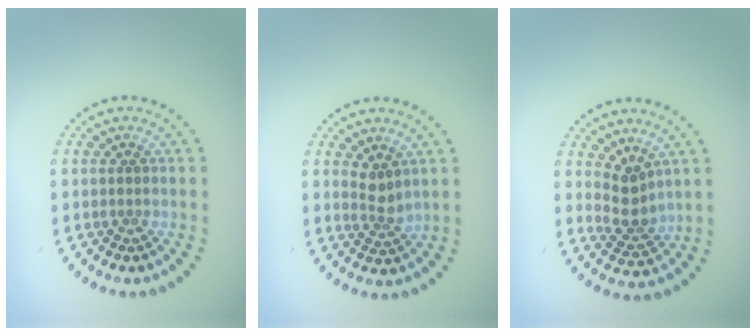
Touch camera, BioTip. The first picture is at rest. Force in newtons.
{"total": 2.0, "press": 1.4, "slide": 1.4}
{"total": 2.4, "press": 2.1, "slide": 1.2}